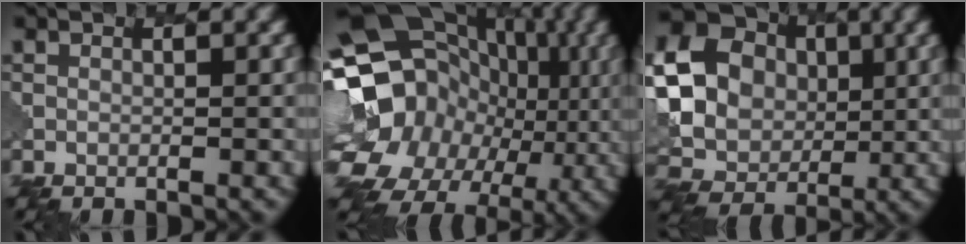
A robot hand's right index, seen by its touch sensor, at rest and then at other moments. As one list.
[{"total": 20.6, "force": [-1.2, 17.4, 11.0], "torque": [-0.203, 0.019, -0.036]}, {"total": 22.9, "force": [5.1, 20.5, 8.8], "torque": [-0.215, 0.024, 0.046]}]